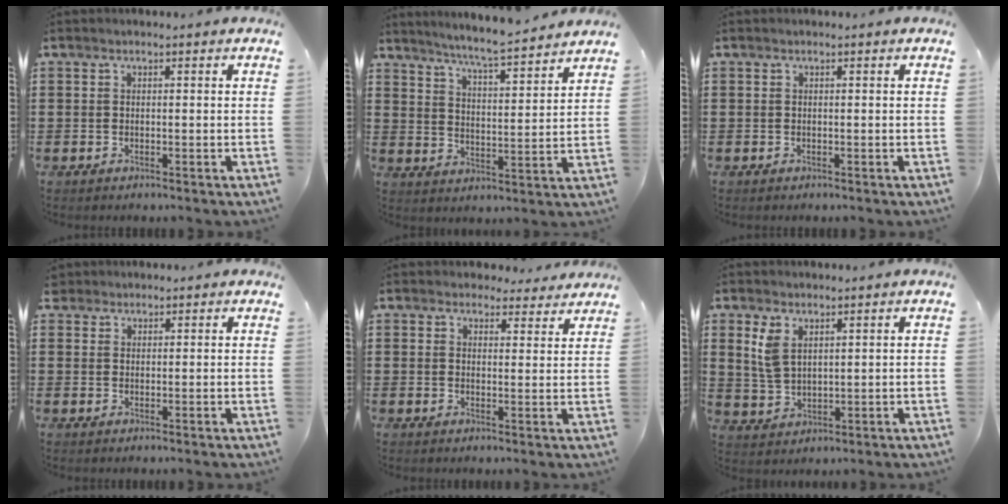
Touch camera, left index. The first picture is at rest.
{"total": 5.5, "force": [5.1, -0.5, 1.8], "torque": [-0.057, -0.036, 0.084]}
{"total": 0.0}
{"total": 2.0, "force": [1.6, 1.1, 0.1], "torque": [-0.008, 0.006, 0.032]}
{"total": 3.4, "force": [3.2, 1.1, 0.5], "torque": [-0.012, -0.010, 0.059]}
{"total": 4.6, "force": [2.4, 2.5, 3.0], "torque": [-0.074, 0.004, 0.042]}